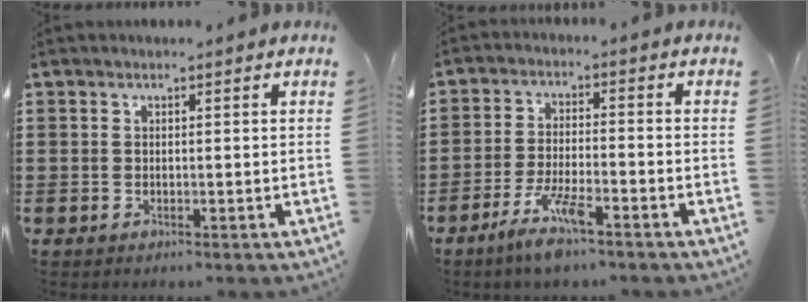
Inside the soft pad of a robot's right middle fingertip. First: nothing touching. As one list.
[{"total": 6.8, "force": [-4.4, 0.9, 5.1], "torque": [-0.107, -0.012, -0.081]}]